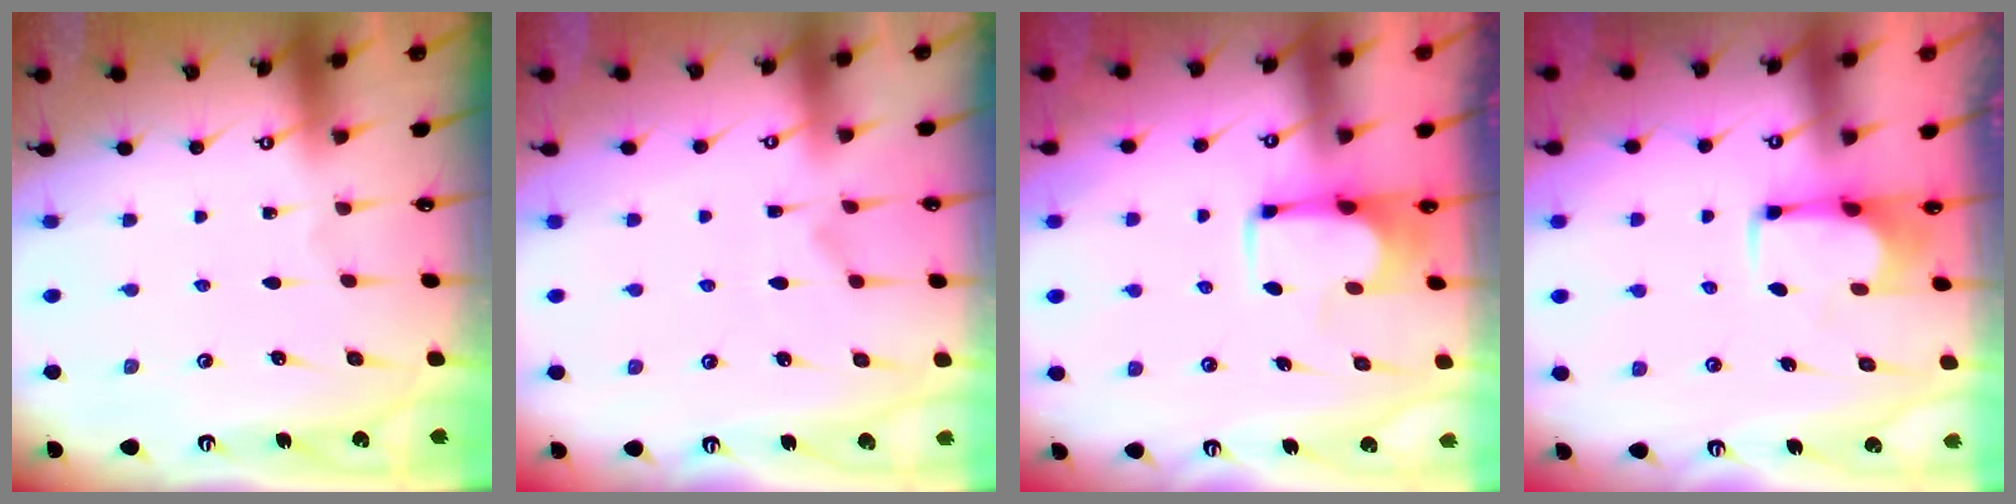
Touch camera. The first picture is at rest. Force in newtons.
{"total": 1.1, "press": 0.1, "slide": 1.1}
{"total": 3.5, "press": 3.5, "slide": 0.2}
{"total": 2.5, "press": 2.4, "slide": 0.9}